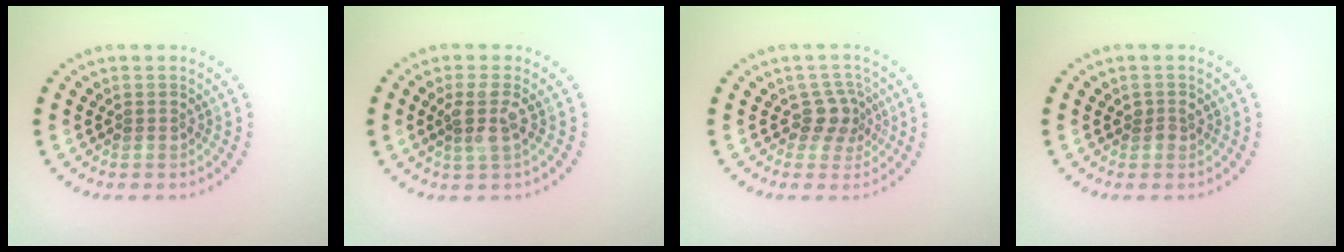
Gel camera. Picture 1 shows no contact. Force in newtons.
{"total": 2.4, "press": 2.0, "slide": 1.4}
{"total": 2.4, "press": 1.8, "slide": 1.6}
{"total": 0.7, "press": 0.6, "slide": 0.2}